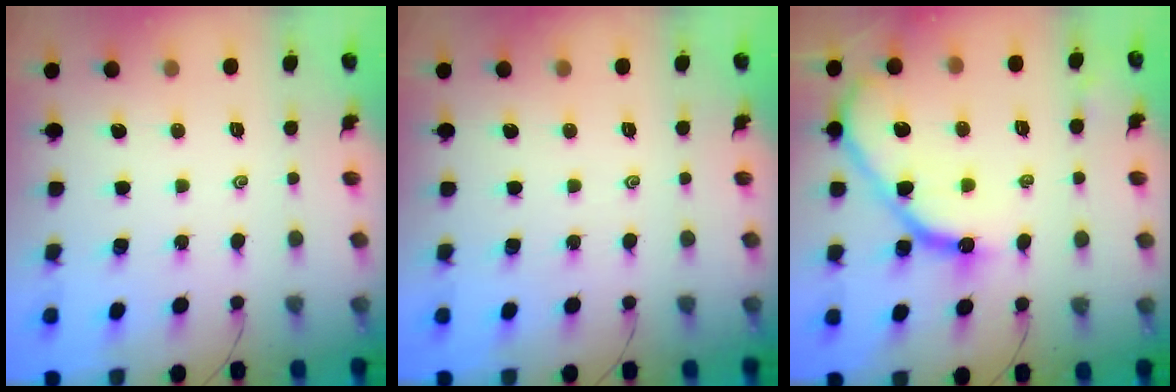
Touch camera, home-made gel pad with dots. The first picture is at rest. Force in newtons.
{"total": 0.0}
{"total": 11.9, "press": 11.8, "slide": 1.2}